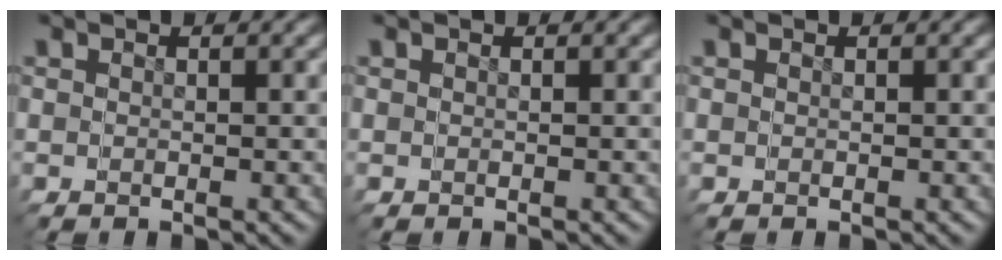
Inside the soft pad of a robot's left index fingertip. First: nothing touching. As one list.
[{"total": 0.0}, {"total": 0.0}]